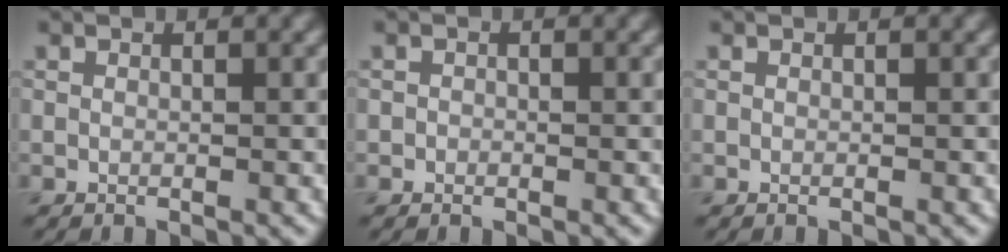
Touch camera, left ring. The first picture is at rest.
{"total": 0.5, "force": [-0.2, 0.5, 0.1], "torque": [0.003, -0.003, -0.006]}
{"total": 0.0}